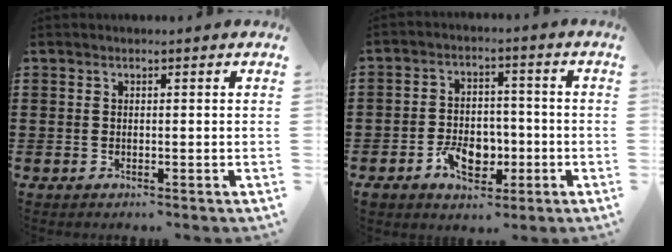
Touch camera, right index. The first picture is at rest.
{"total": 7.2, "force": [-2.8, 4.8, 4.6], "torque": [-0.067, 0.016, -0.044]}